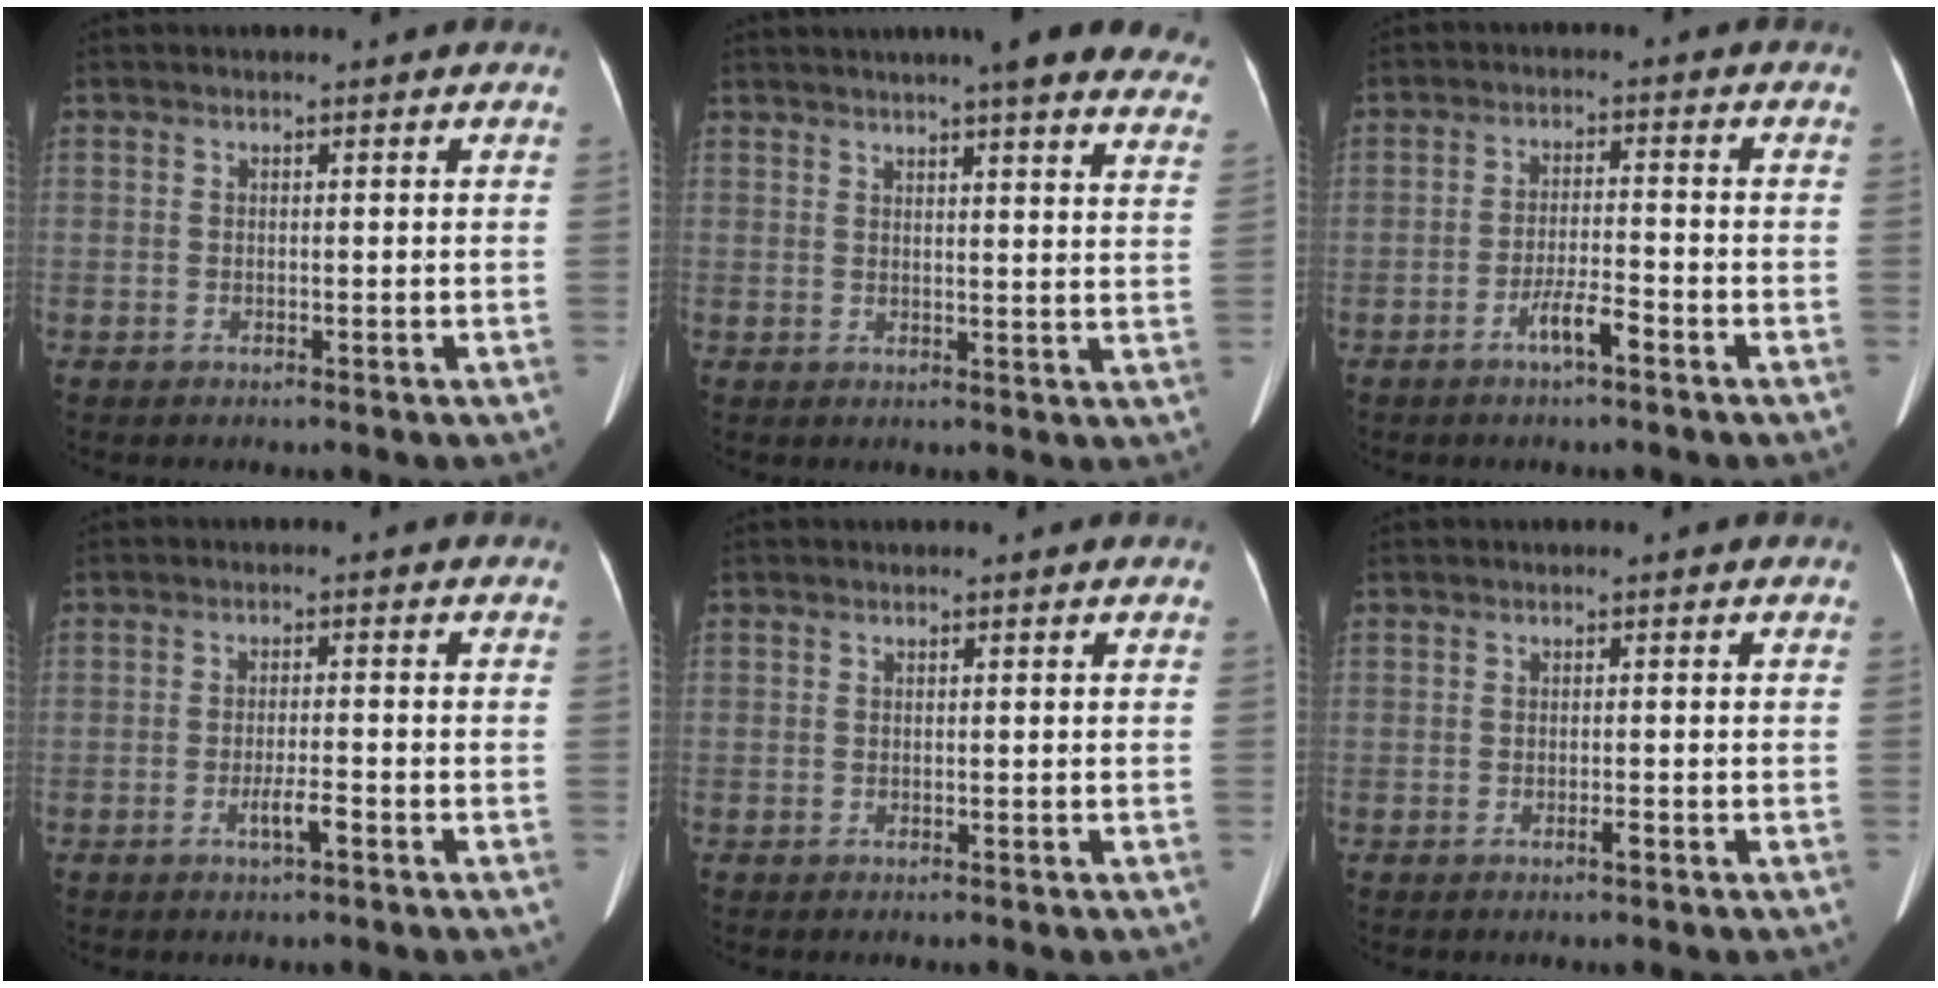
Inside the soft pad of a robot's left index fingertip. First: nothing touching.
{"total": 20.1, "force": [17.3, 2.1, 9.9], "torque": [-0.115, -0.009, 0.190]}
{"total": 4.1, "force": [-2.6, 0.4, 3.1], "torque": [-0.057, 0.000, -0.052]}
{"total": 2.7, "force": [-1.5, 0.1, 2.3], "torque": [-0.041, -0.001, -0.029]}
{"total": 0.0}
{"total": 0.8, "force": [-0.5, 0.0, 0.6], "torque": [-0.009, 0.000, -0.009]}